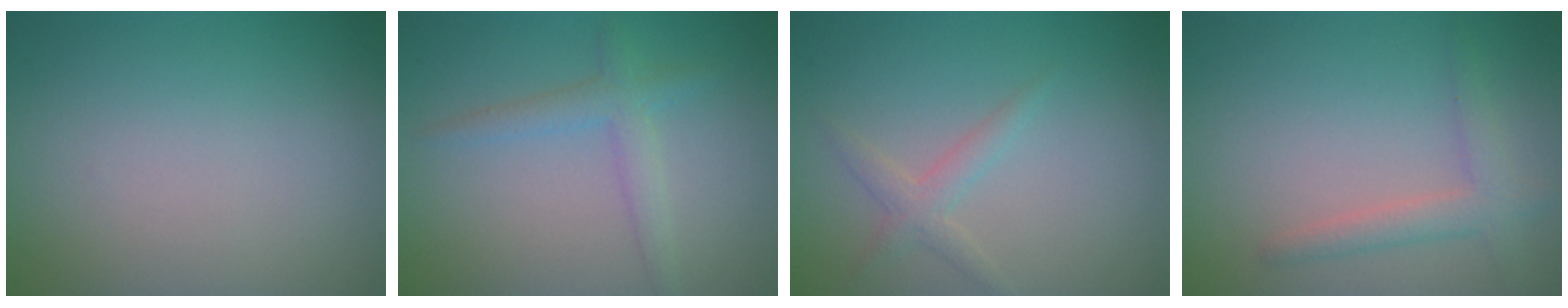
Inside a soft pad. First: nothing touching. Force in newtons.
{"total": 2.3, "press": 2.3, "slide": 0.2}
{"total": 1.7, "press": 1.7, "slide": 0.1}
{"total": 2.5, "press": 2.5, "slide": 0.1}